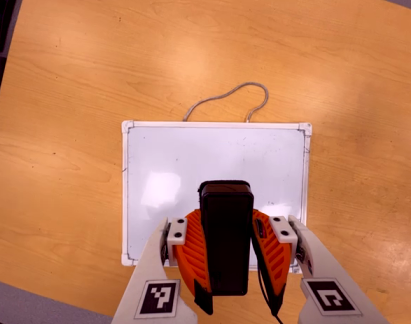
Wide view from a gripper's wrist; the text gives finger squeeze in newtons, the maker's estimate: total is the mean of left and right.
{"total": 6.2, "left": 5.7, "right": 6.8}